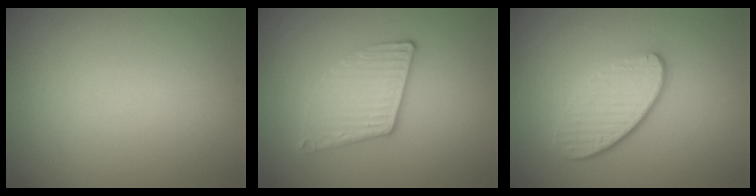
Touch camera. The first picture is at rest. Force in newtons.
{"total": 3.3, "press": 3.0, "slide": 1.3}
{"total": 3.8, "press": 2.8, "slide": 2.6}